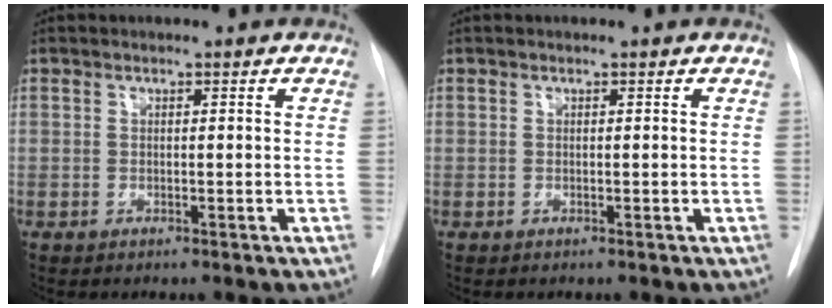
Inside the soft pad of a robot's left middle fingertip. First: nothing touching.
{"total": 0.0}